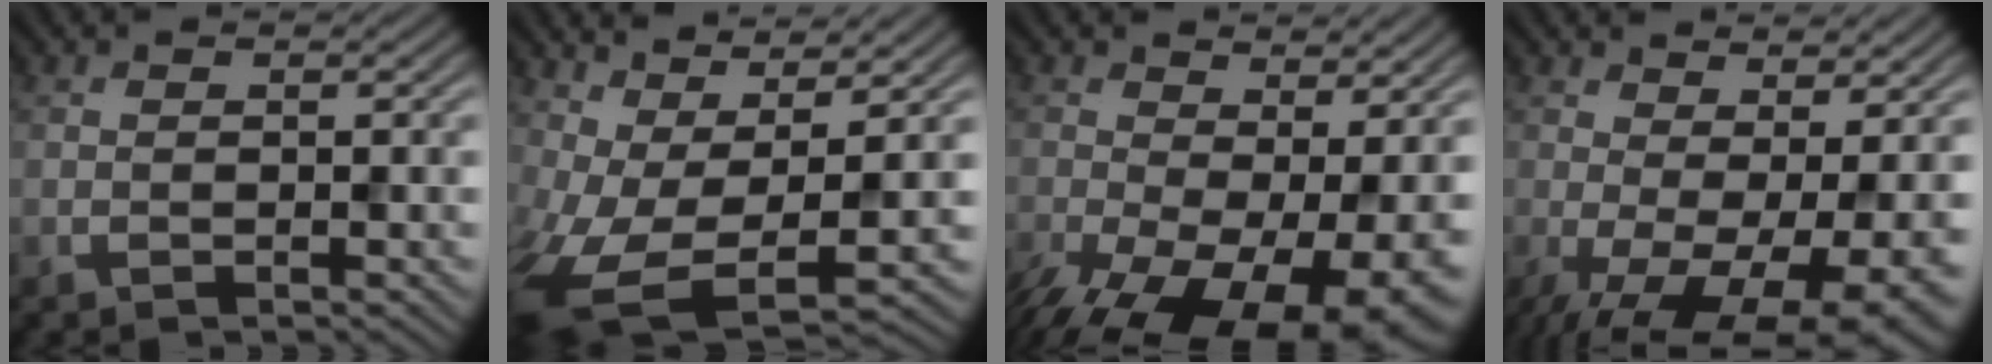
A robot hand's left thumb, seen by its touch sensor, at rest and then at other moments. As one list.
[{"total": 11.3, "force": [-0.9, 5.2, 10.0], "torque": [-0.223, -0.023, 0.000]}, {"total": 14.6, "force": [-5.9, 7.1, 11.4], "torque": [-0.203, -0.041, -0.069]}, {"total": 11.9, "force": [-3.4, 4.9, 10.3], "torque": [-0.156, -0.017, -0.031]}]